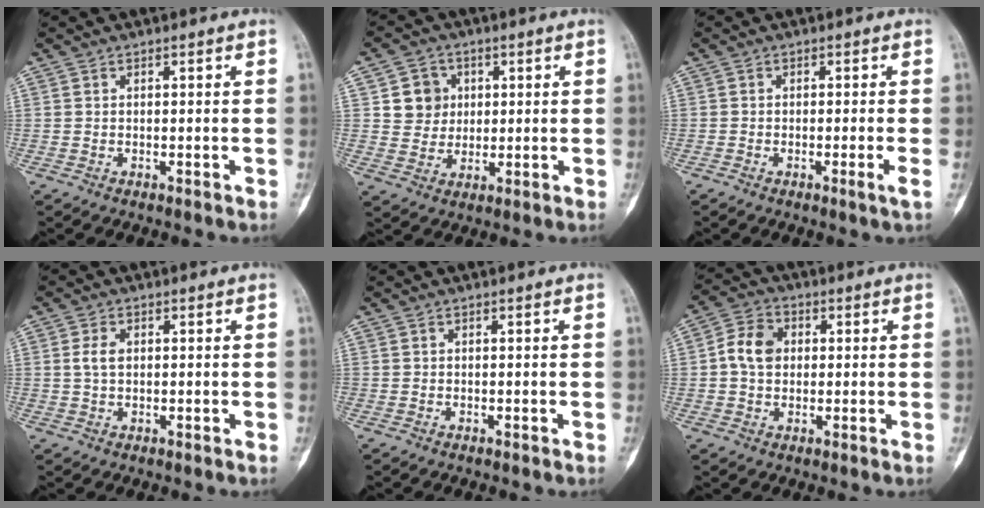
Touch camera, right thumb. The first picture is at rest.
{"total": 6.8, "force": [1.8, 6.3, 1.9], "torque": [0.002, -0.001, 0.030]}
{"total": 1.7, "force": [-0.7, -0.4, 1.5], "torque": [-0.031, -0.005, -0.016]}
{"total": 2.7, "force": [0.5, 1.7, 2.0], "torque": [-0.041, 0.006, 0.008]}
{"total": 0.0}
{"total": 6.8, "force": [0.5, 5.4, 4.1], "torque": [-0.066, 0.014, 0.001]}